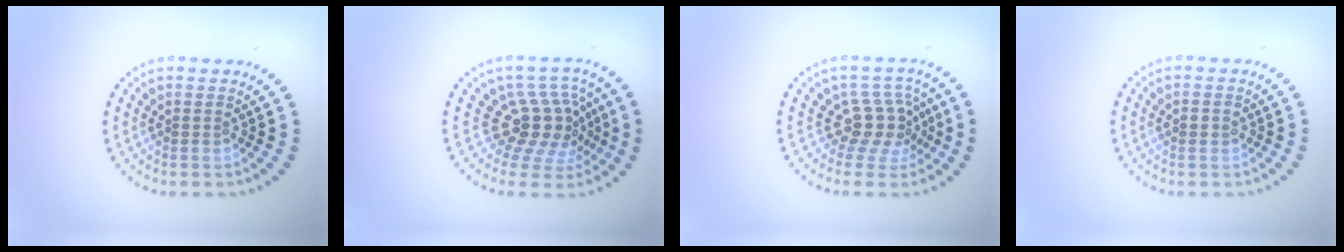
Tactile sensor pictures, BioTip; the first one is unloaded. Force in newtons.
{"total": 4.5, "press": 3.4, "slide": 3.0}
{"total": 3.5, "press": 2.8, "slide": 2.2}
{"total": 1.3, "press": 1.3, "slide": 0.2}